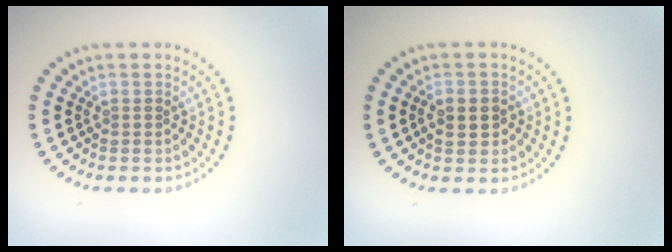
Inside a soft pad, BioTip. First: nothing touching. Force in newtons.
{"total": 2.5, "press": 2.4, "slide": 0.2}